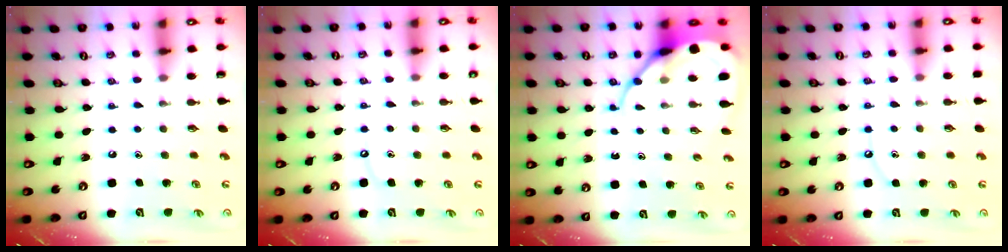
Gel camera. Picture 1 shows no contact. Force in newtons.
{"total": 3.4, "press": 3.4, "slide": 0.4}
{"total": 9.5, "press": 9.4, "slide": 1.1}
{"total": 5.3, "press": 5.2, "slide": 0.8}